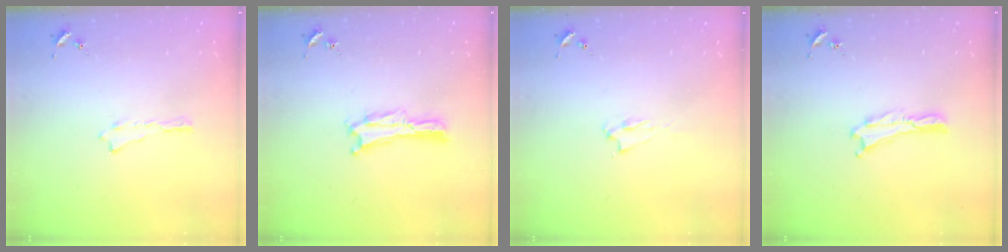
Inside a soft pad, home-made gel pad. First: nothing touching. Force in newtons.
{"total": 0.0}
{"total": 1.4, "press": 1.3, "slide": 0.3}
{"total": 0.0}